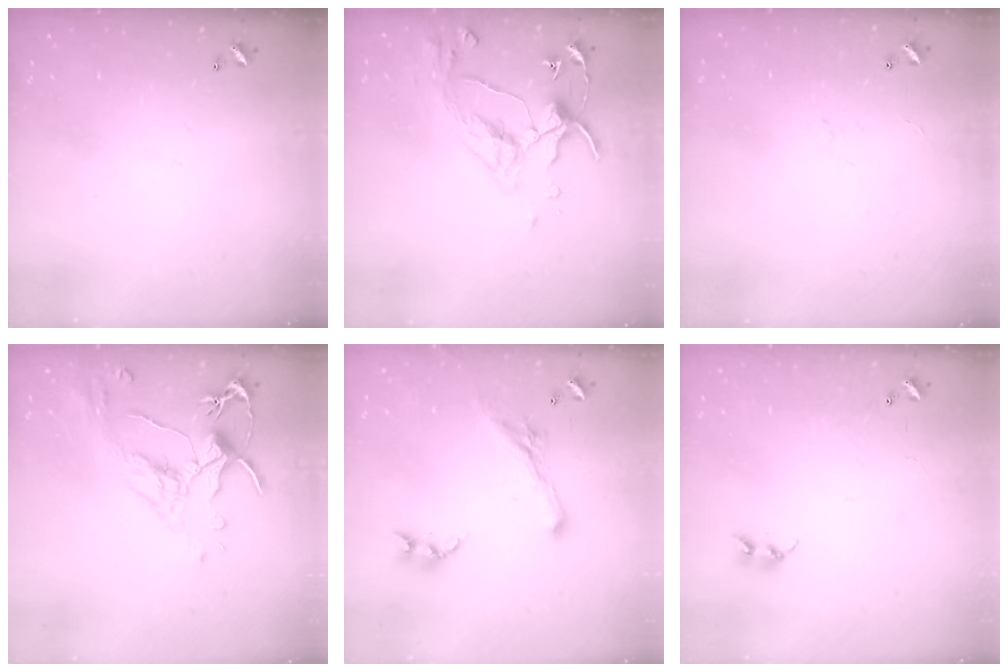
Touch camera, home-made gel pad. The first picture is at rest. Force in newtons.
{"total": 5.3, "press": 5.2, "slide": 1.0}
{"total": 0.5, "press": 0.1, "slide": 0.5}
{"total": 2.5, "press": 2.1, "slide": 1.3}
{"total": 1.8, "press": 1.7, "slide": 0.4}
{"total": 5.9, "press": 5.9, "slide": 0.4}